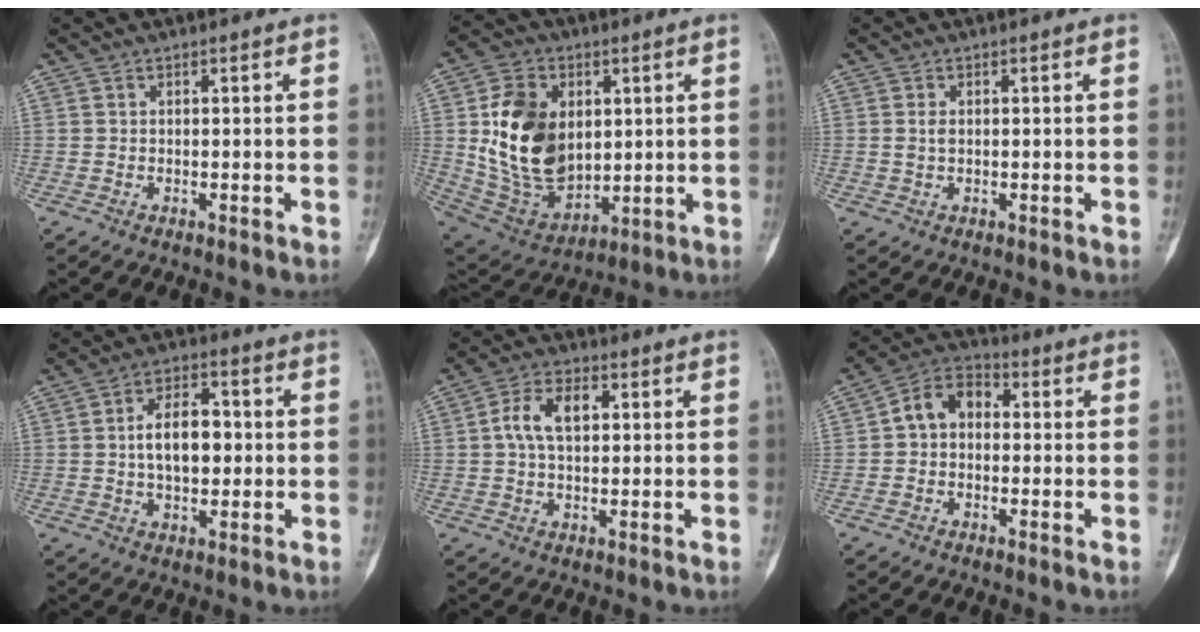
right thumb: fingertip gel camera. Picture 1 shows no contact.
{"total": 19.0, "force": [2.7, 13.3, 13.3], "torque": [-0.207, -0.018, 0.070]}
{"total": 1.4, "force": [0.2, 0.8, 1.1], "torque": [-0.021, -0.001, 0.004]}
{"total": 9.4, "force": [0.3, 5.5, 7.6], "torque": [-0.107, 0.015, 0.001]}
{"total": 7.5, "force": [1.3, 4.4, 5.9], "torque": [-0.106, 0.016, 0.019]}
{"total": 7.9, "force": [0.3, 5.8, 5.3], "torque": [-0.066, 0.029, -0.011]}